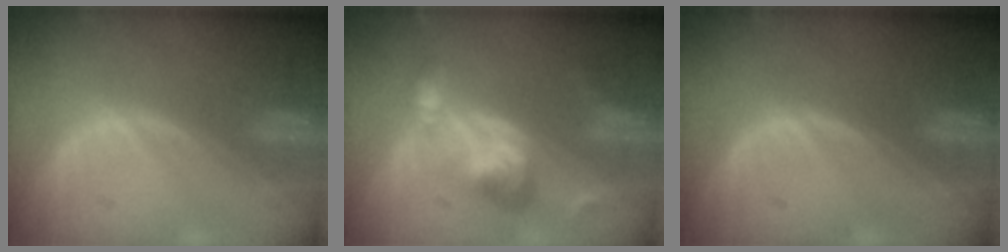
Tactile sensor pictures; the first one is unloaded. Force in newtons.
{"total": 6.2, "press": 5.6, "slide": 2.7}
{"total": 0.0}